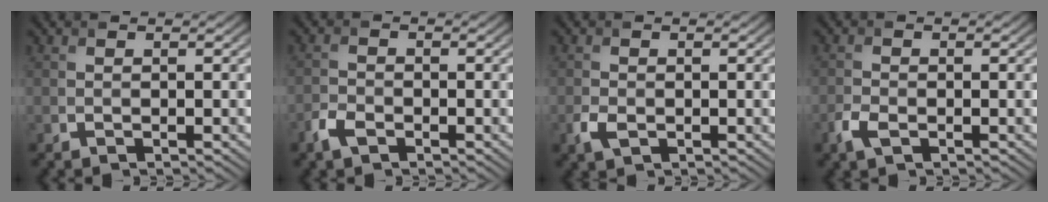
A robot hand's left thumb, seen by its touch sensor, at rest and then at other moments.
{"total": 2.6, "force": [-1.8, 1.4, 1.4], "torque": [-0.034, -0.003, -0.042]}
{"total": 2.1, "force": [-0.8, 1.4, 1.4], "torque": [-0.037, -0.007, -0.015]}
{"total": 2.5, "force": [-1.3, 1.3, 1.6], "torque": [-0.043, -0.004, -0.030]}